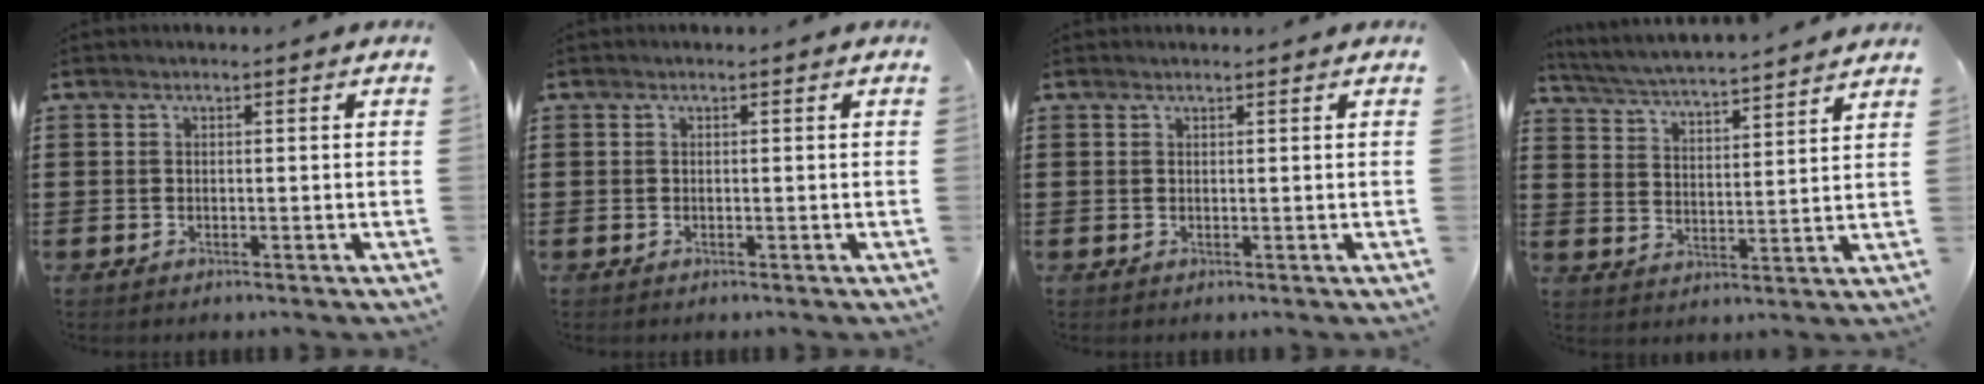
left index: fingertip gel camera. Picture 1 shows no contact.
{"total": 0.0}
{"total": 0.6, "force": [0.6, -0.1, 0.3], "torque": [-0.007, -0.002, 0.012]}
{"total": 4.3, "force": [4.1, -0.7, 0.9], "torque": [-0.040, -0.034, 0.066]}